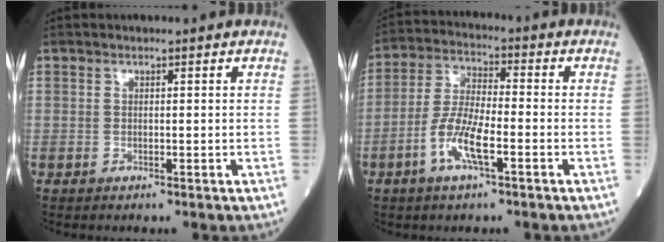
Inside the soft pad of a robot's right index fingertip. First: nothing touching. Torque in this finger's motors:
{"motor_torque": [1.04, -0.52, 0.65, 0.19]}